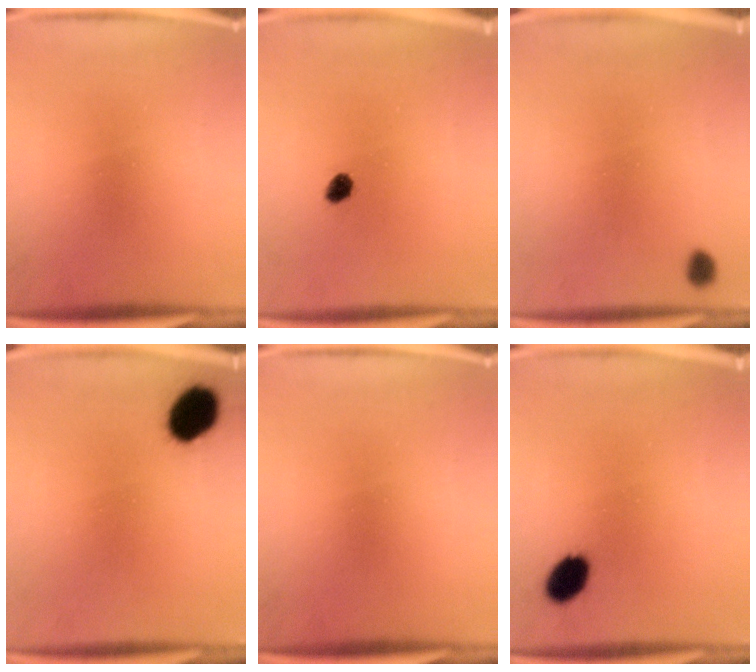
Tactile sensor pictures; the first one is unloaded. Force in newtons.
{"total": 2.2}
{"total": 2.9}
{"total": 9.0}
{"total": 0.0}
{"total": 5.5}